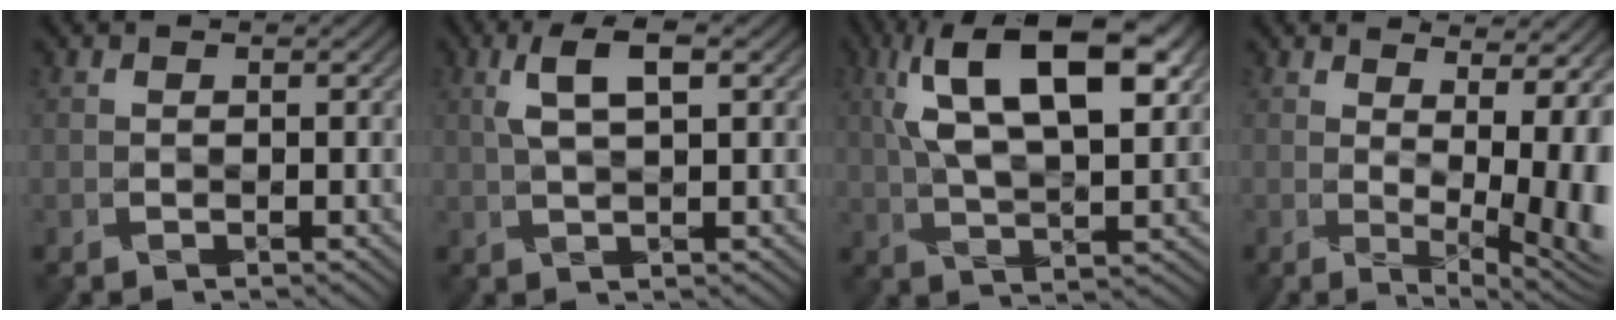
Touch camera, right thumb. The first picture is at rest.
{"total": 4.4, "force": [1.7, 1.1, 3.9], "torque": [-0.077, 0.007, 0.035]}
{"total": 14.5, "force": [5.5, 5.9, 12.1], "torque": [-0.222, 0.012, 0.091]}
{"total": 11.2, "force": [0.6, 3.9, 10.4], "torque": [-0.120, 0.012, 0.021]}